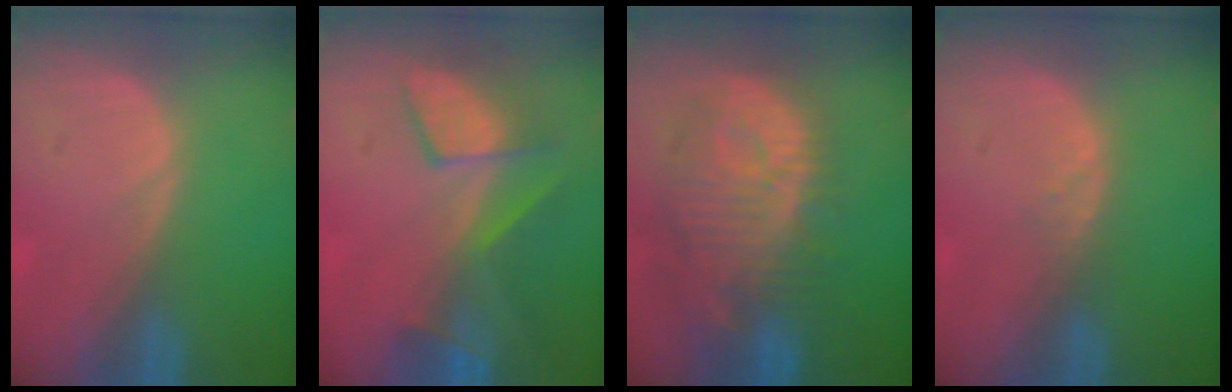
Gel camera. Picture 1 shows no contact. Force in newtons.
{"total": 8.0, "press": 7.4, "slide": 2.9}
{"total": 12.1, "press": 10.9, "slide": 5.2}
{"total": 1.0, "press": 1.0, "slide": 0.2}